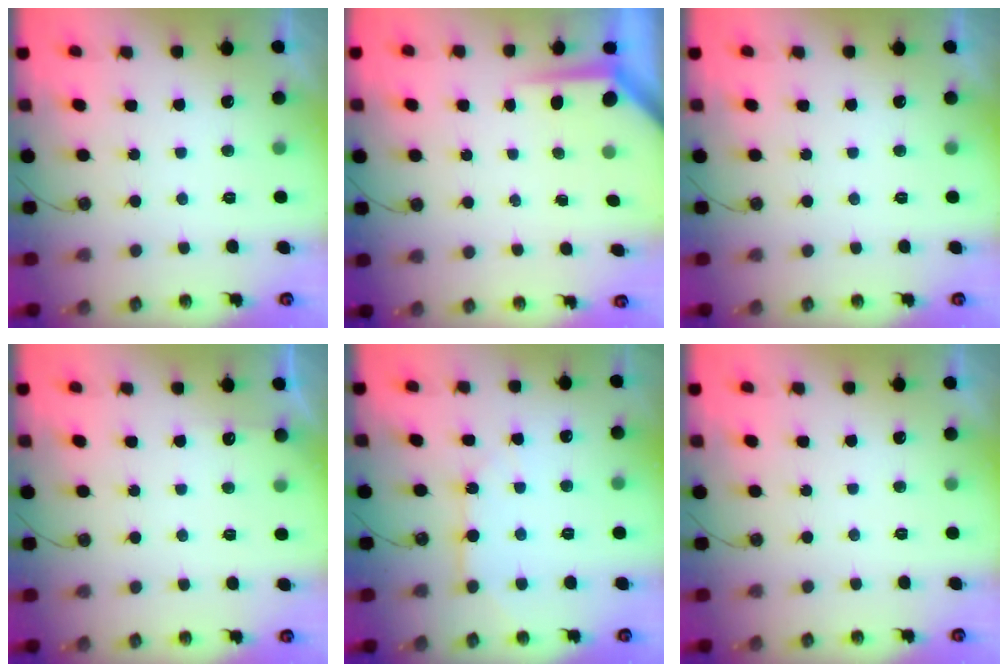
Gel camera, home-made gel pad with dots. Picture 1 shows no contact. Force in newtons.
{"total": 4.0, "press": 3.9, "slide": 0.3}
{"total": 0.8, "press": 0.5, "slide": 0.6}
{"total": 3.0, "press": 2.9, "slide": 0.4}
{"total": 6.4, "press": 6.4, "slide": 0.3}
{"total": 0.0}